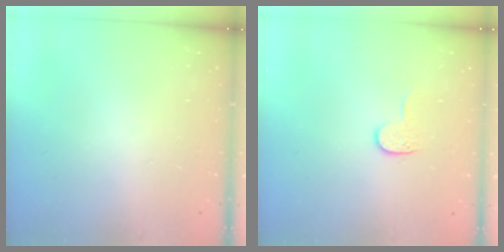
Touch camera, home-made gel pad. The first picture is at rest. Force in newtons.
{"total": 4.2, "press": 4.2, "slide": 0.3}